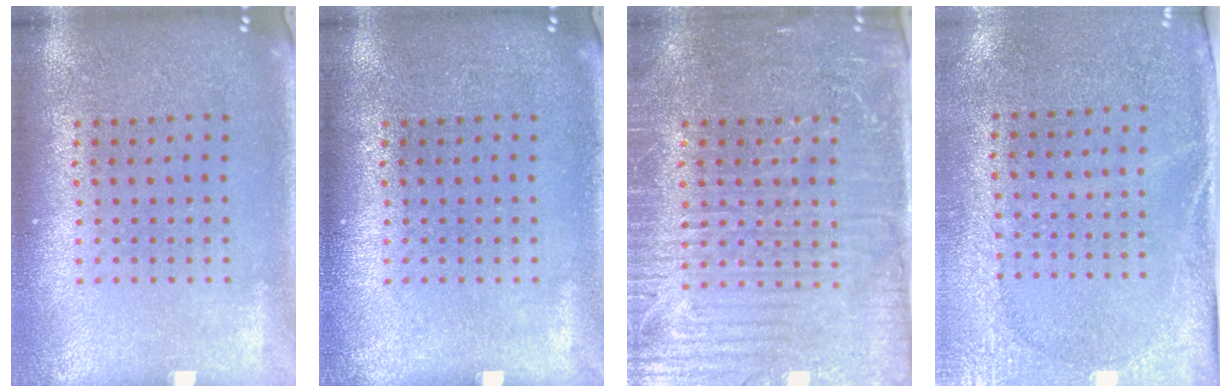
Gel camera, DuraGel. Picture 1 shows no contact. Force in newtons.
{"total": 0.0}
{"total": 4.3, "press": 3.9, "slide": 1.8}
{"total": 2.8, "press": 2.3, "slide": 1.6}